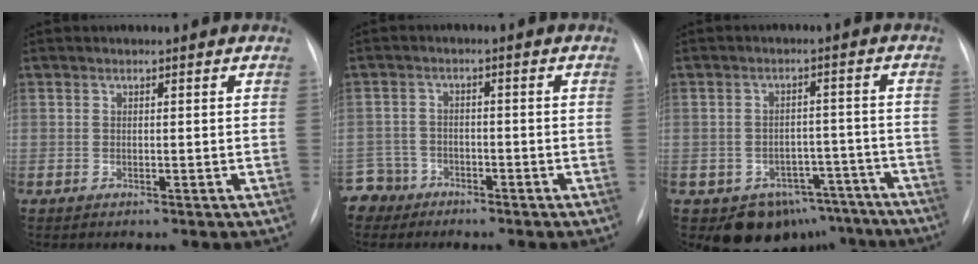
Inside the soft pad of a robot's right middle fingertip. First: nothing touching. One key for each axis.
{"total": 4.8, "fx": -3.6, "fy": 3.1, "fz": -1.0, "tx": 0.023, "ty": 0.006, "tz": -0.073}
{"total": 9.9, "fx": -7.3, "fy": 6.5, "fz": 1.5, "tx": 0.004, "ty": 0.038, "tz": -0.085}